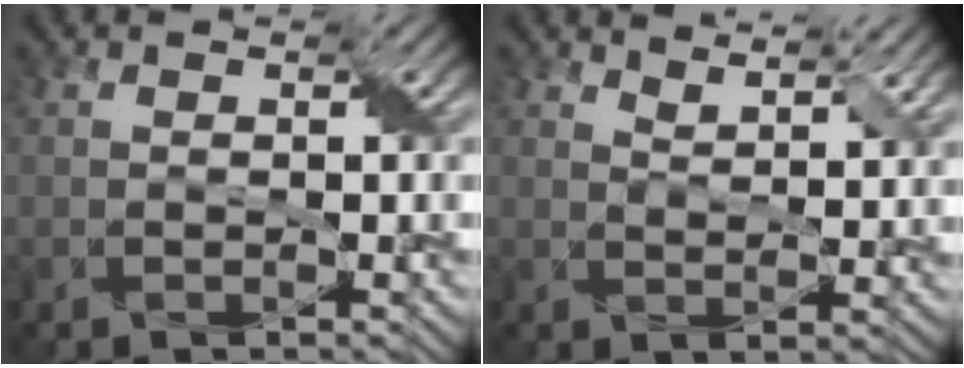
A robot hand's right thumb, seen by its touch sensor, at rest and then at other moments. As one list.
[{"total": 3.9, "force": [3.2, 0.9, 2.0], "torque": [-0.039, -0.004, 0.059]}]